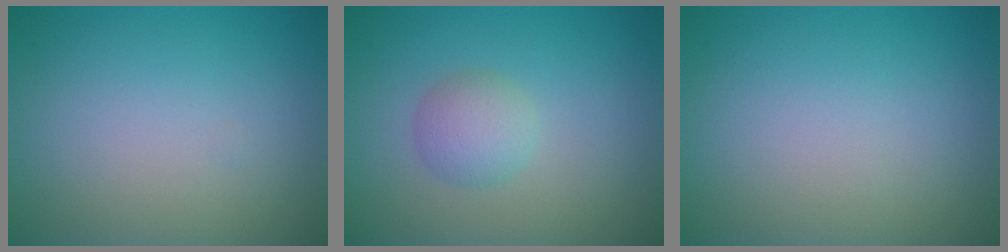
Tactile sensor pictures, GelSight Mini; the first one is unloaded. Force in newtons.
{"total": 2.2, "press": 2.2, "slide": 0.1}
{"total": 0.0}